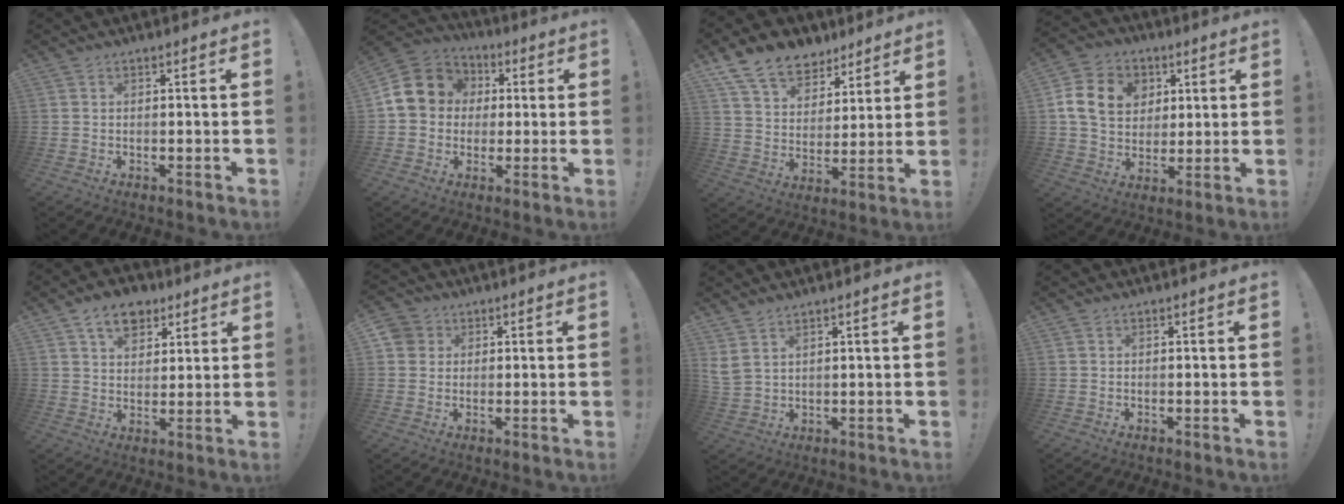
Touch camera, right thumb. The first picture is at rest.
{"total": 14.7, "force": [2.5, 12.9, 6.5], "torque": [-0.108, 0.006, 0.060]}
{"total": 14.3, "force": [10.0, 8.8, 5.0], "torque": [-0.088, -0.066, 0.192]}
{"total": 15.3, "force": [4.0, 12.2, 8.3], "torque": [-0.134, -0.002, 0.085]}
{"total": 10.3, "force": [5.9, 7.0, 4.8], "torque": [-0.073, -0.021, 0.113]}
{"total": 4.4, "force": [1.5, 4.0, 0.9], "torque": [-0.014, 0.000, 0.028]}
{"total": 4.0, "force": [2.9, 1.9, 2.1], "torque": [-0.049, -0.009, 0.060]}
{"total": 0.0}